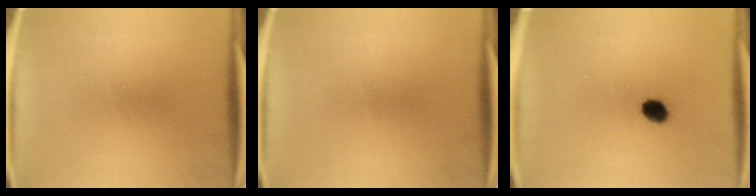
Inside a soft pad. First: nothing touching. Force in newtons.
{"total": 0.0}
{"total": 4.0}